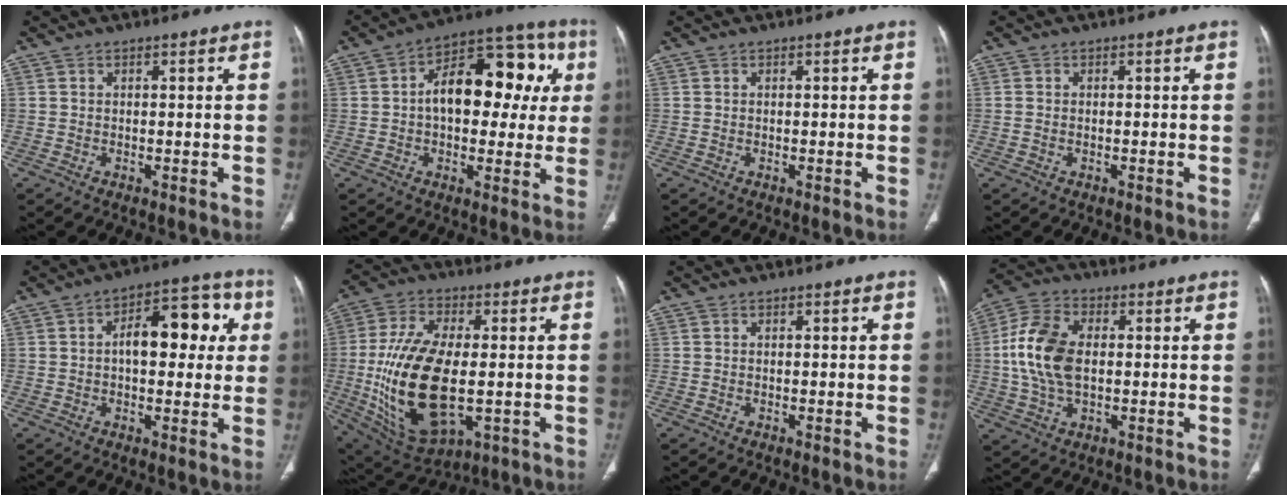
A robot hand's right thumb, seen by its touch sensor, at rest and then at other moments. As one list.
[{"total": 18.1, "force": [2.7, 10.7, 14.4], "torque": [-0.154, 0.037, 0.031]}, {"total": 0.0}, {"total": 0.5, "force": [-0.2, 0.3, 0.4], "torque": [-0.015, 0.001, -0.002]}, {"total": 13.0, "force": [2.1, 7.0, 10.7], "torque": [-0.113, 0.030, 0.023]}, {"total": 22.0, "force": [-2.3, 11.2, 18.8], "torque": [-0.374, -0.010, -0.020]}, {"total": 0.0}, {"total": 12.5, "force": [0.6, 7.6, 9.9], "torque": [-0.203, 0.015, 0.009]}]